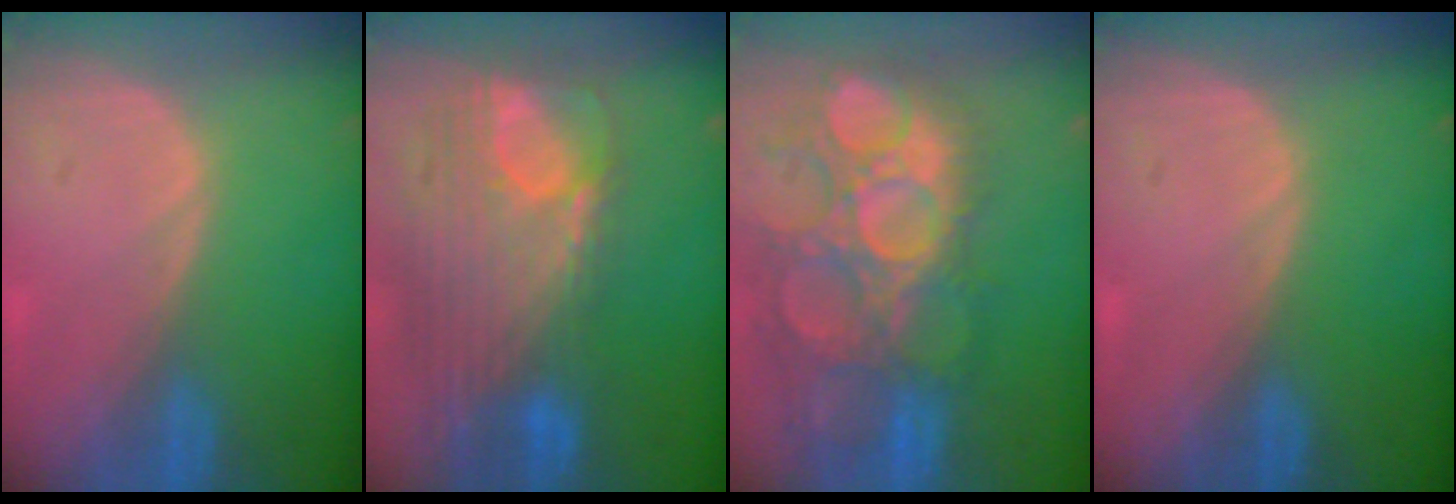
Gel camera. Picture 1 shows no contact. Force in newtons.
{"total": 12.3, "press": 10.4, "slide": 6.5}
{"total": 14.4, "press": 12.7, "slide": 6.8}
{"total": 0.0}